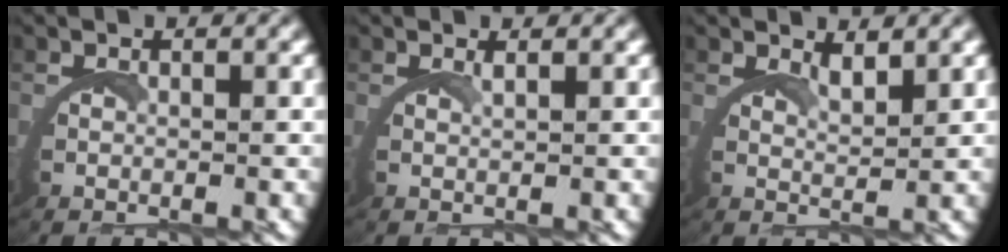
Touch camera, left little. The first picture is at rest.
{"total": 1.1, "force": [0.9, -0.4, 0.6], "torque": [-0.013, 0.001, 0.015]}
{"total": 2.4, "force": [2.2, -0.6, 0.7], "torque": [-0.016, -0.009, 0.038]}